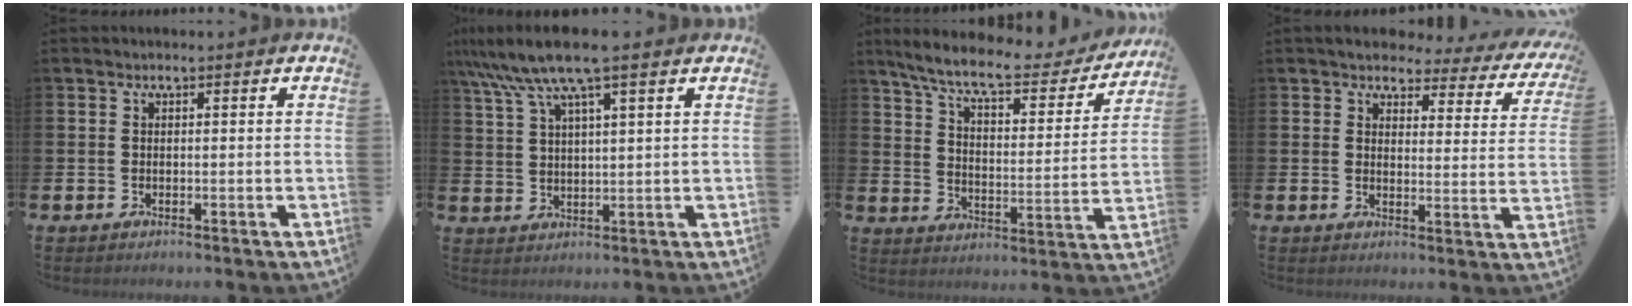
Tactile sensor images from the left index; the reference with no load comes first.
{"total": 8.3, "force": [6.2, 1.0, 5.4], "torque": [-0.121, -0.012, 0.111]}
{"total": 9.0, "force": [7.7, 1.8, 4.2], "torque": [-0.104, -0.048, 0.127]}
{"total": 3.3, "force": [2.8, 1.5, 0.8], "torque": [-0.026, -0.024, 0.040]}